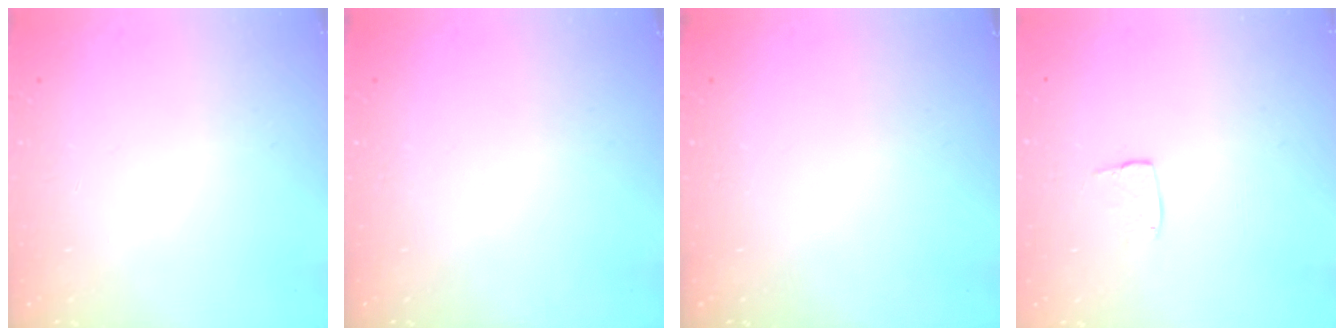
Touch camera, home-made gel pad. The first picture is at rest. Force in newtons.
{"total": 0.0}
{"total": 0.0}
{"total": 3.8, "press": 3.8, "slide": 0.2}